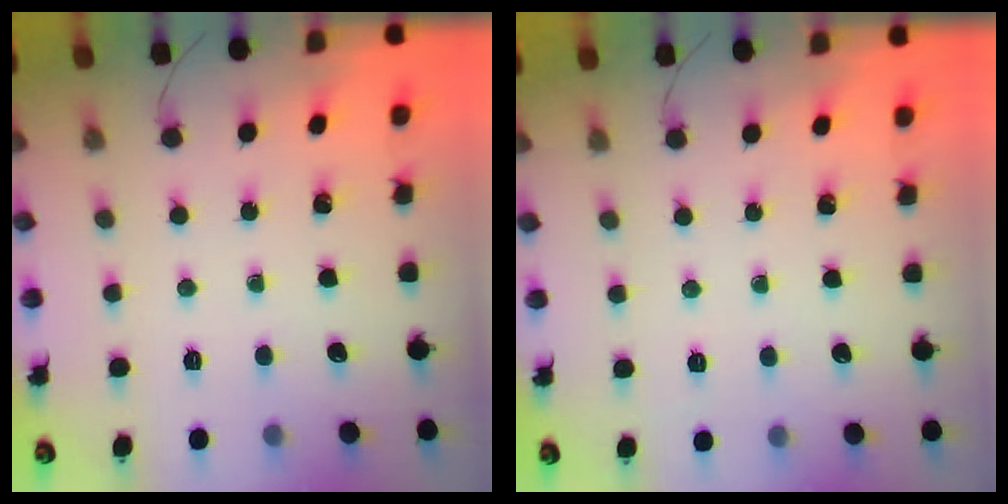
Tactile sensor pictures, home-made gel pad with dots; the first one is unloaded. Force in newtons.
{"total": 5.3, "press": 5.1, "slide": 1.4}